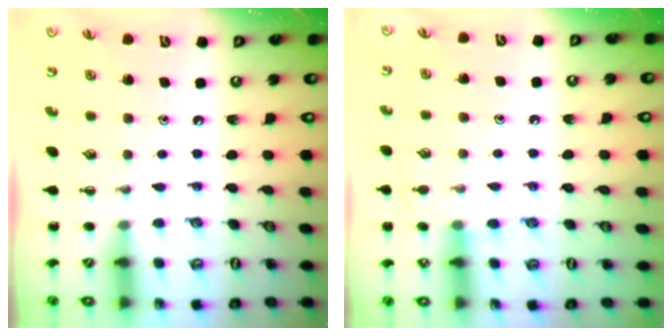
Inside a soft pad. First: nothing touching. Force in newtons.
{"total": 8.2, "press": 7.8, "slide": 2.5}